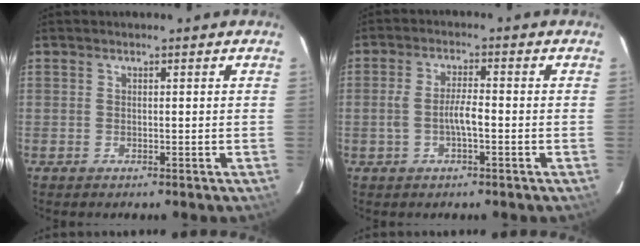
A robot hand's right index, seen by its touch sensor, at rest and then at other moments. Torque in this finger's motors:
{"motor_torque": [0.29, -0.01, 0.45, 0.10]}